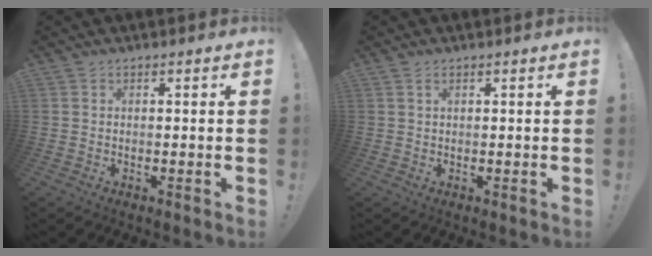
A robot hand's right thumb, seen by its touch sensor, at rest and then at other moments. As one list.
[{"total": 1.0, "force": [0.5, 0.4, 0.7], "torque": [-0.007, -0.002, 0.008]}]